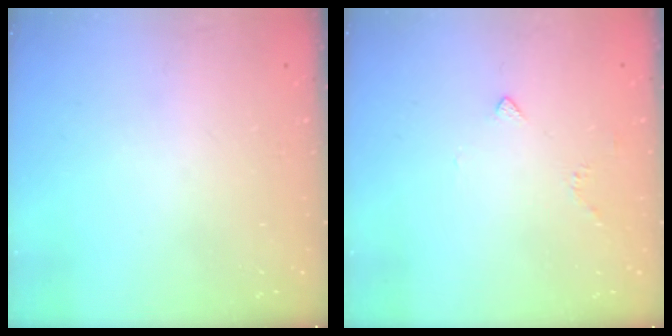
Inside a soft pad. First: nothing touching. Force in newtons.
{"total": 2.4, "press": 2.4, "slide": 0.6}